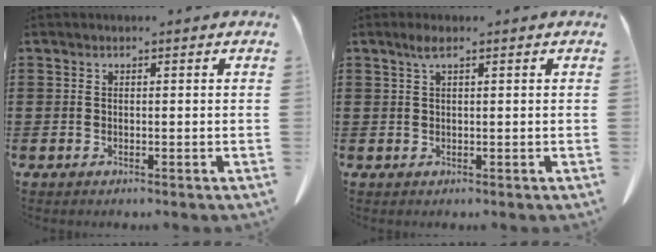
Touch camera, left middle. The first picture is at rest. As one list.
[{"total": 1.7, "force": [0.8, 0.3, 1.5], "torque": [-0.031, 0.002, 0.013]}]